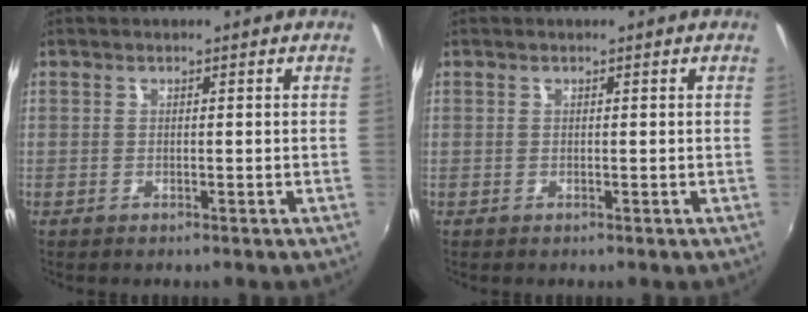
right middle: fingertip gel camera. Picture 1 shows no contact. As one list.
[{"total": 0.0}]